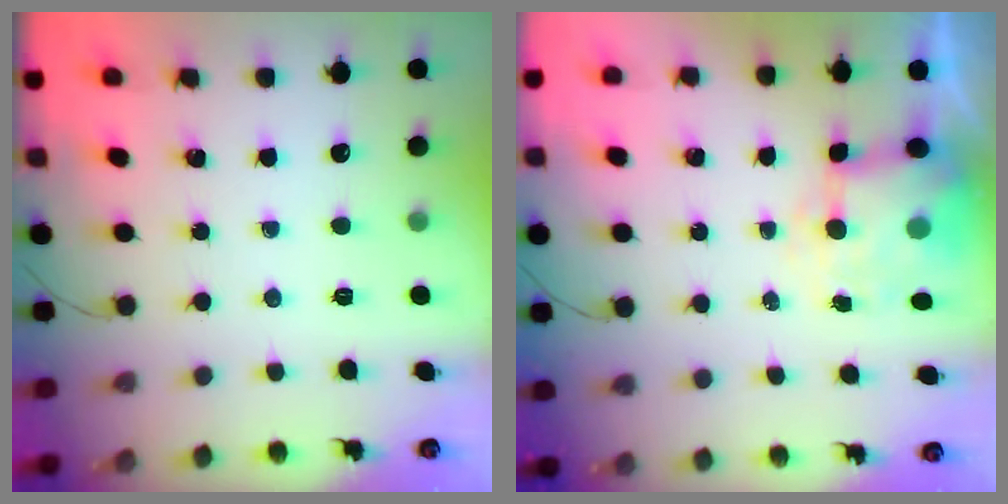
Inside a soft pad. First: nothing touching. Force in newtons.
{"total": 7.1, "press": 6.9, "slide": 1.3}